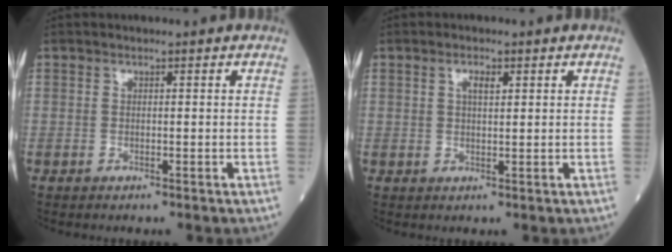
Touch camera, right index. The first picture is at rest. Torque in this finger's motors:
{"motor_torque": [0.05, 0.03, 0.01, 0.00]}